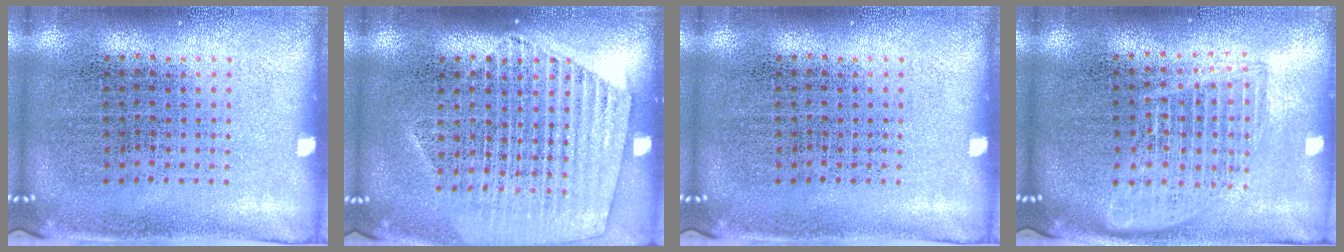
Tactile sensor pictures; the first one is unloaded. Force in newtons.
{"total": 1.5, "press": 1.4, "slide": 0.4}
{"total": 0.0}
{"total": 1.6, "press": 1.5, "slide": 0.8}